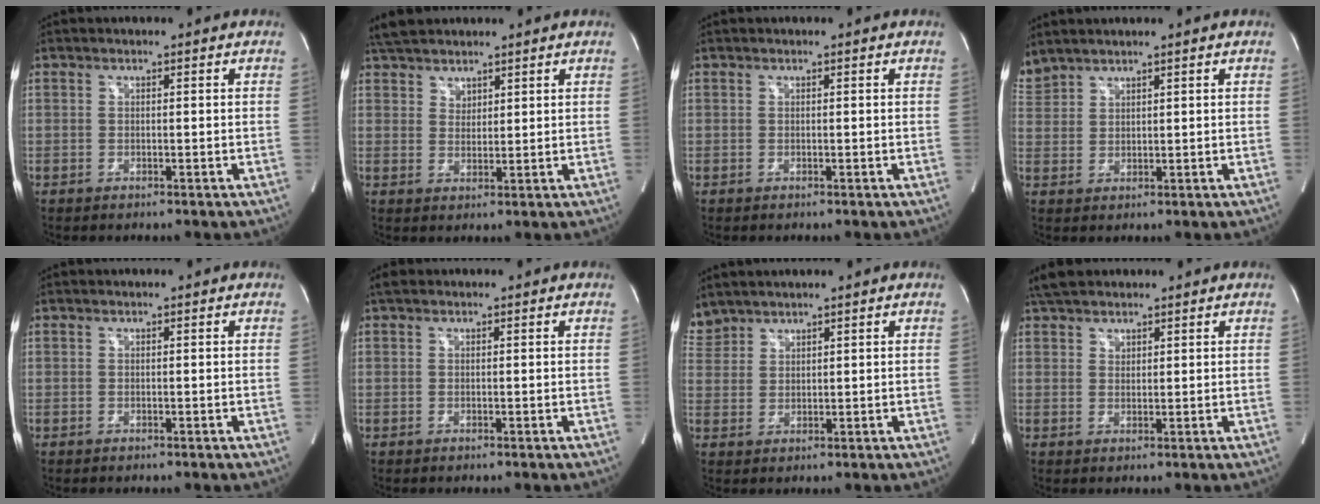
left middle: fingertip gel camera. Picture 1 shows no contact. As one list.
[{"total": 6.1, "force": [5.1, 2.8, 1.8], "torque": [-0.033, 0.012, 0.099]}, {"total": 0.0}, {"total": 4.1, "force": [4.0, 0.8, 0.6], "torque": [-0.030, 0.019, 0.094]}, {"total": 0.0}, {"total": 1.0, "force": [0.7, 0.6, 0.4], "torque": [-0.013, 0.017, 0.013]}, {"total": 3.9, "force": [3.7, 1.2, 0.0], "torque": [-0.010, 0.016, 0.085]}, {"total": 4.9, "force": [4.1, 2.2, 1.6], "torque": [-0.032, 0.015, 0.078]}]